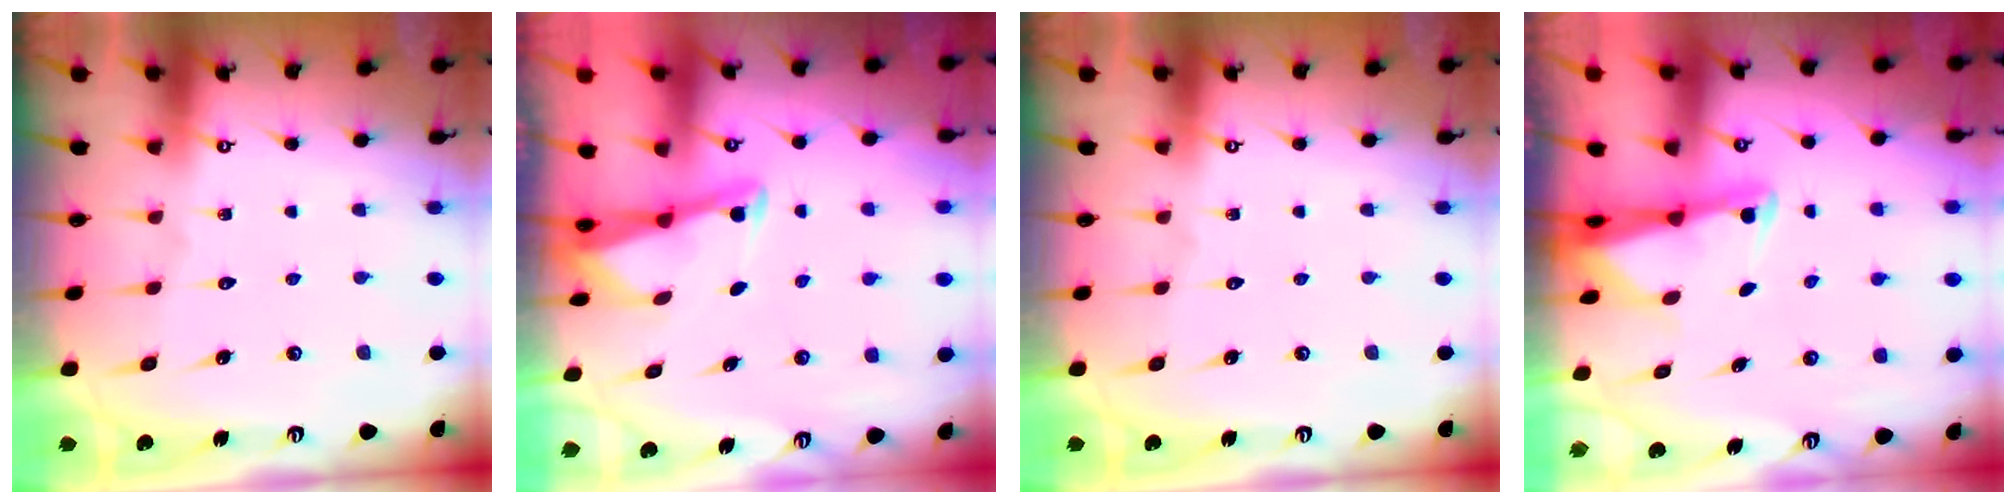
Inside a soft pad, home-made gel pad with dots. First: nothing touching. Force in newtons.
{"total": 2.9, "press": 2.9, "slide": 0.2}
{"total": 0.0}
{"total": 2.6, "press": 2.6, "slide": 0.5}